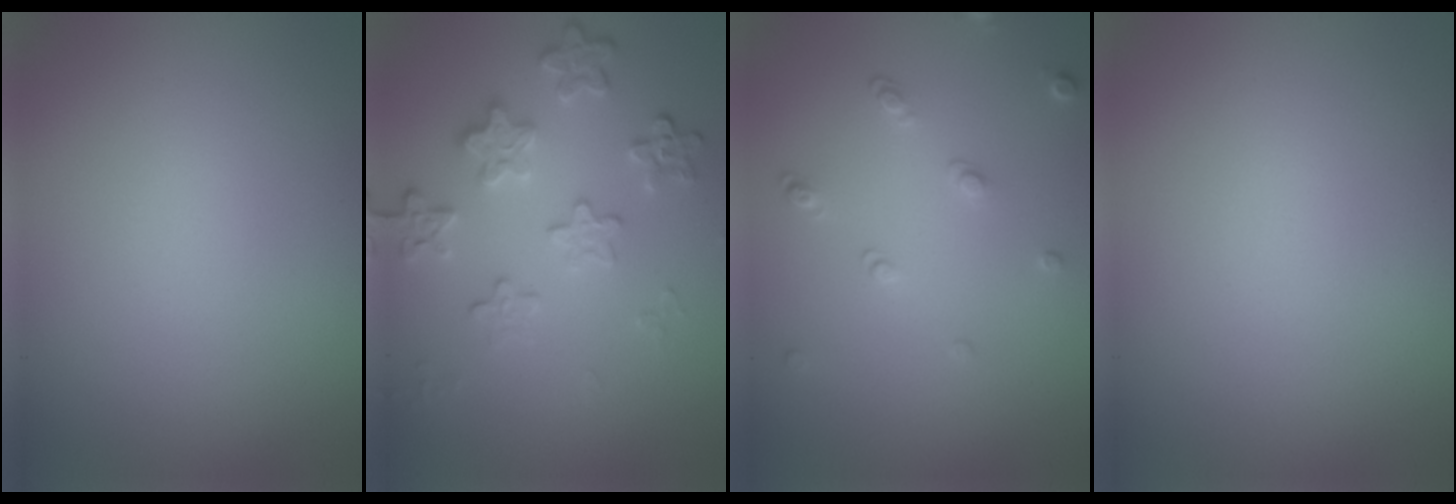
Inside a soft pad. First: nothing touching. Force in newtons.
{"total": 3.9, "press": 3.2, "slide": 2.2}
{"total": 1.5, "press": 1.0, "slide": 1.1}
{"total": 0.0}